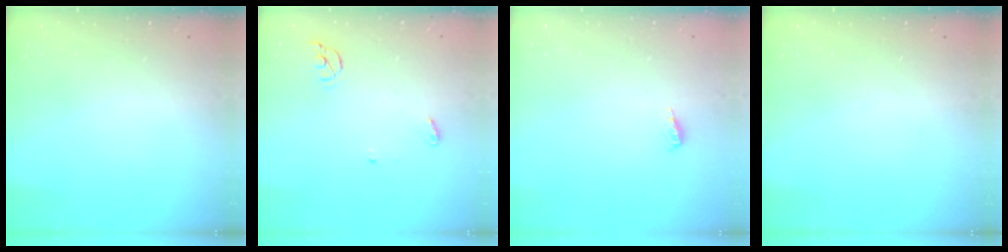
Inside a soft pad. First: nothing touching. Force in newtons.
{"total": 5.2, "press": 5.2, "slide": 0.2}
{"total": 4.9, "press": 4.4, "slide": 2.0}
{"total": 0.0}